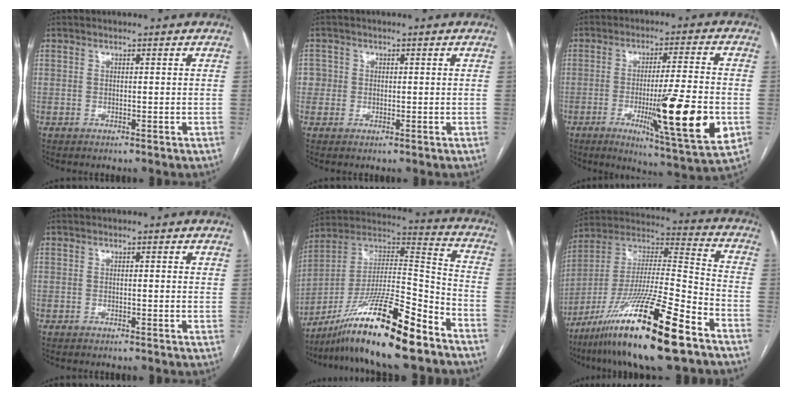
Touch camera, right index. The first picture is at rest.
{"total": 2.5, "force": [0.1, 2.5, 0.1], "torque": [0.013, 0.010, 0.001]}
{"total": 17.0, "force": [-4.4, 0.6, 16.4], "torque": [-0.242, -0.030, -0.062]}
{"total": 0.8, "force": [0.5, 0.3, 0.6], "torque": [-0.007, 0.001, 0.003]}
{"total": 20.1, "force": [-14.1, 1.4, 14.2], "torque": [-0.266, -0.005, -0.250]}
{"total": 22.8, "force": [-14.0, 1.4, 18.0], "torque": [-0.341, -0.037, -0.251]}